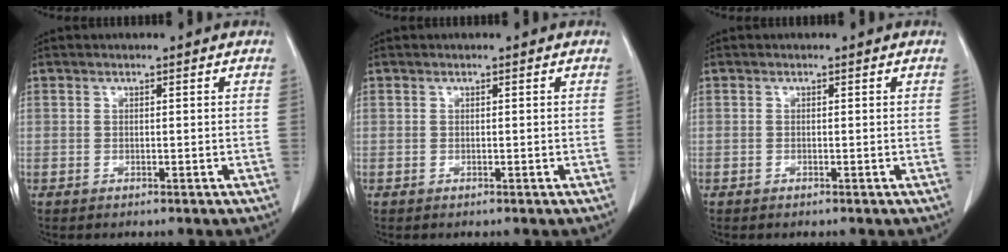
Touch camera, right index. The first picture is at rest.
{"total": 0.0}
{"total": 0.0}